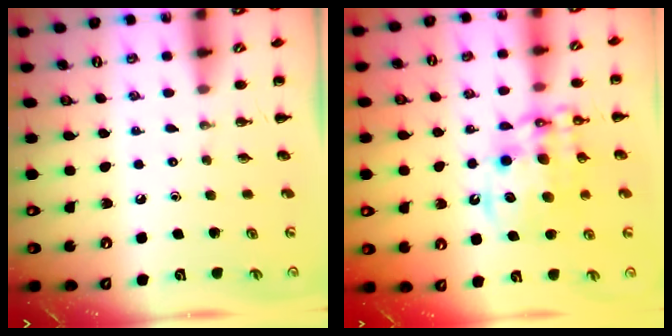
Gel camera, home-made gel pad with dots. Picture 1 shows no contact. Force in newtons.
{"total": 13.9, "press": 13.5, "slide": 3.1}